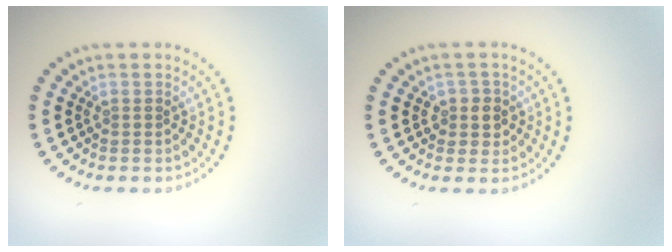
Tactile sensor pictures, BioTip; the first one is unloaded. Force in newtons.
{"total": 1.9, "press": 1.6, "slide": 1.0}